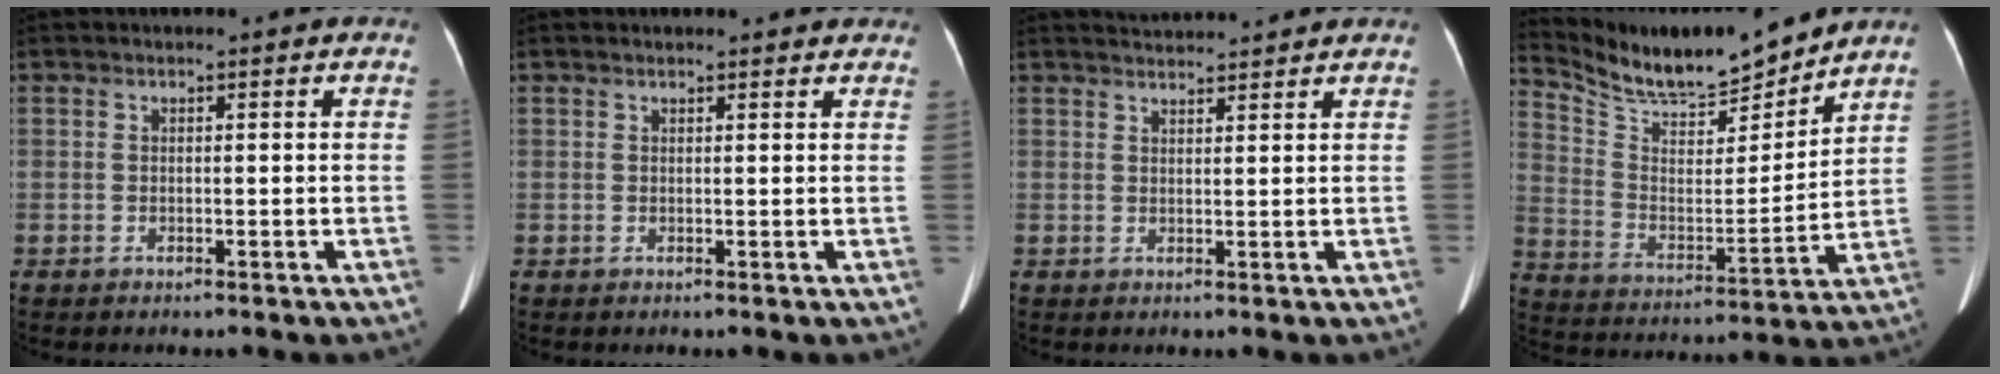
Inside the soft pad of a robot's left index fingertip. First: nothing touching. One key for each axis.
{"total": 5.8, "fx": 5.3, "fy": 1.5, "fz": 1.7, "tx": -0.012, "ty": 0.022, "tz": 0.052}
{"total": 4.6, "fx": 4.5, "fy": -0.1, "fz": 0.6, "tx": -0.017, "ty": 0.027, "tz": 0.068}
{"total": 15.4, "fx": 14.5, "fy": 1.9, "fz": 4.9, "tx": -0.103, "ty": -0.007, "tz": 0.257}